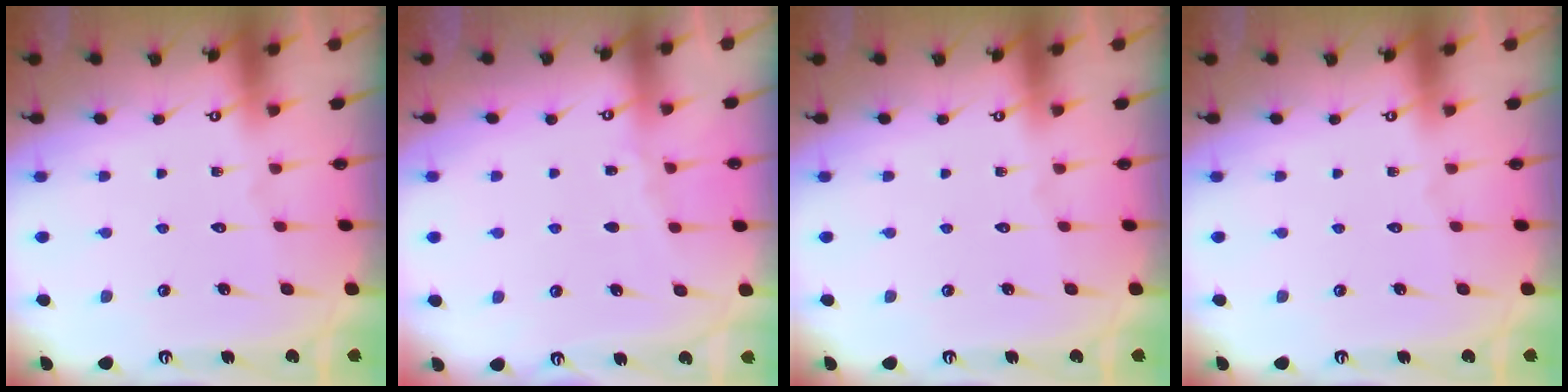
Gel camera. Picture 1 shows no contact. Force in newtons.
{"total": 3.0, "press": 3.0, "slide": 0.4}
{"total": 0.0}
{"total": 0.0}